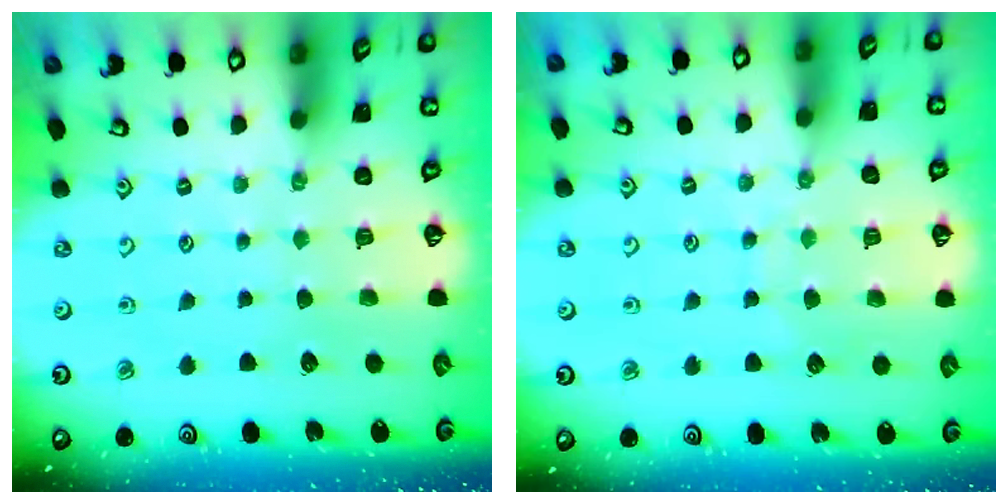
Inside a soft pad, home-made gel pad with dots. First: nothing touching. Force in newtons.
{"total": 6.8, "press": 6.8, "slide": 0.6}